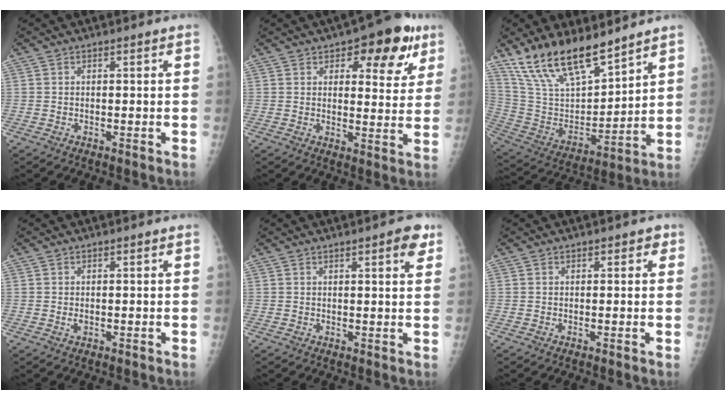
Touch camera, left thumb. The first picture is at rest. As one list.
[{"total": 12.4, "force": [6.5, 6.1, 8.6], "torque": [-0.059, -0.020, 0.080]}, {"total": 18.6, "force": [14.4, 6.4, 9.8], "torque": [-0.146, -0.071, 0.280]}, {"total": 0.9, "force": [0.1, 0.7, 0.6], "torque": [-0.008, -0.001, 0.003]}, {"total": 3.6, "force": [2.2, 1.0, 2.7], "torque": [-0.026, -0.009, 0.024]}, {"total": 1.7, "force": [1.0, 1.2, 0.8], "torque": [0.010, 0.000, 0.006]}]